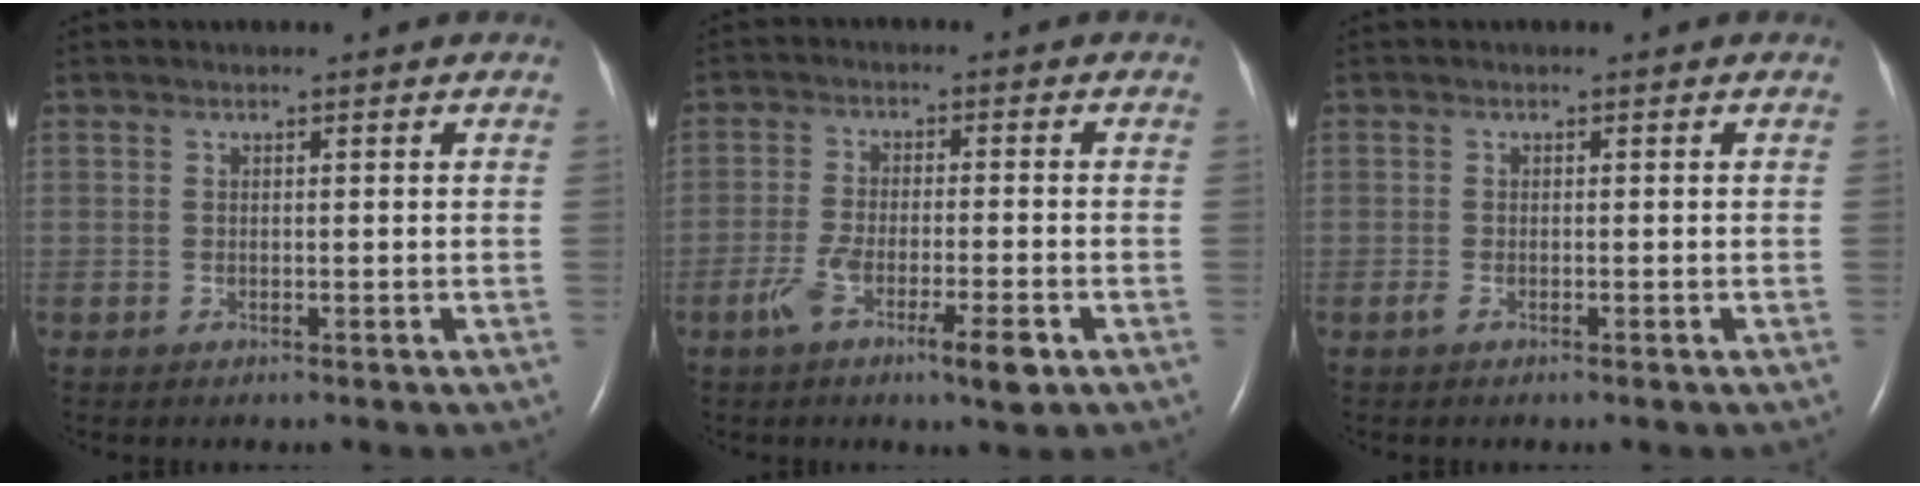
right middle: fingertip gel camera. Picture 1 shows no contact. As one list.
[{"total": 7.5, "force": [-3.9, 1.0, 6.4], "torque": [-0.115, -0.012, -0.065]}, {"total": 0.9, "force": [-0.6, 0.1, 0.7], "torque": [-0.020, -0.003, -0.010]}]